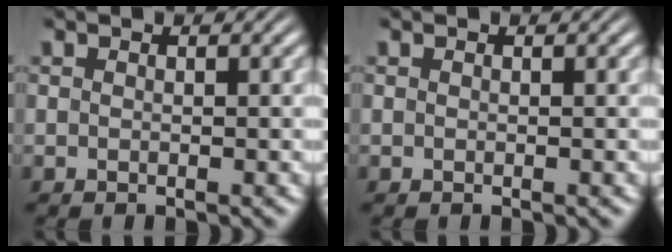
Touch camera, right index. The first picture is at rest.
{"total": 0.0}